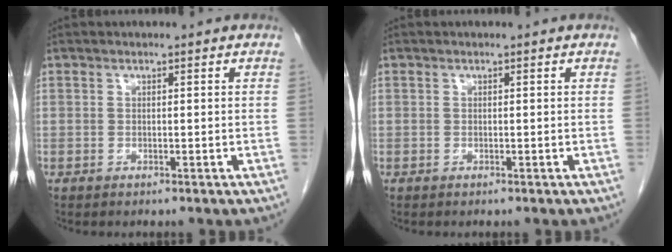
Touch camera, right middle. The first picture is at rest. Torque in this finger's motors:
{"motor_torque": [0.38, -0.50, 0.04, 0.03]}